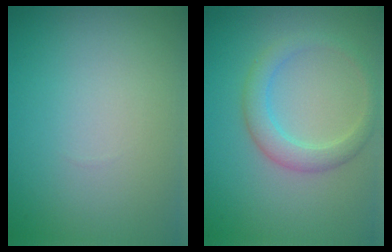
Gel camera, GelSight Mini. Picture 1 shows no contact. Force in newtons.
{"total": 2.8, "press": 2.8, "slide": 0.1}